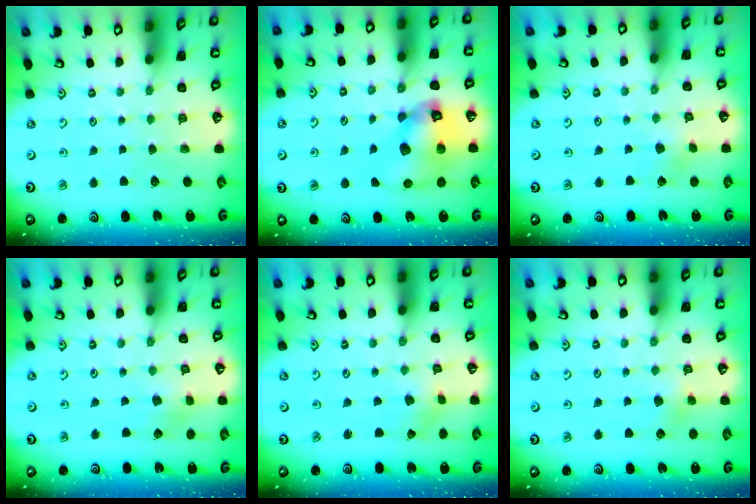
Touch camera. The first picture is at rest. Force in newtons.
{"total": 13.2, "press": 13.1, "slide": 1.9}
{"total": 2.7, "press": 2.7, "slide": 0.3}
{"total": 2.3, "press": 2.3, "slide": 0.3}
{"total": 1.0, "press": 1.0, "slide": 0.2}
{"total": 3.6, "press": 3.6, "slide": 0.4}